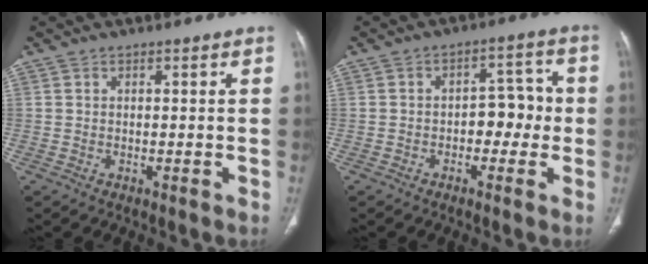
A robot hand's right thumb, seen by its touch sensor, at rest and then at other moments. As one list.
[{"total": 6.5, "force": [-1.2, 4.3, 4.8], "torque": [-0.033, 0.032, -0.024]}]